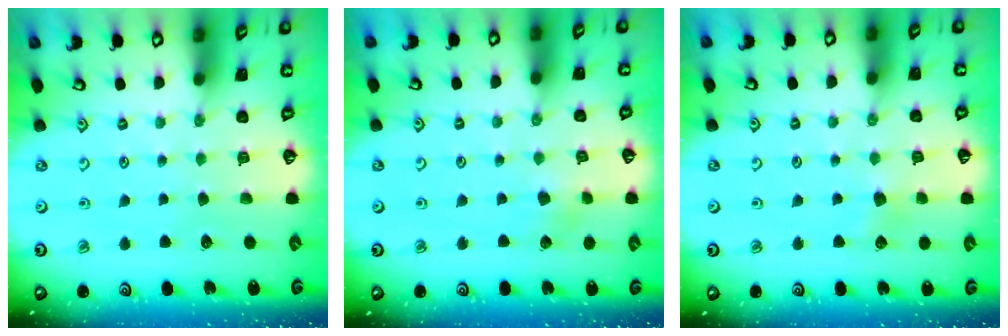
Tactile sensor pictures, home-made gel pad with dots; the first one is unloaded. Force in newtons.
{"total": 3.1, "press": 3.0, "slide": 0.5}
{"total": 3.9, "press": 3.7, "slide": 1.0}